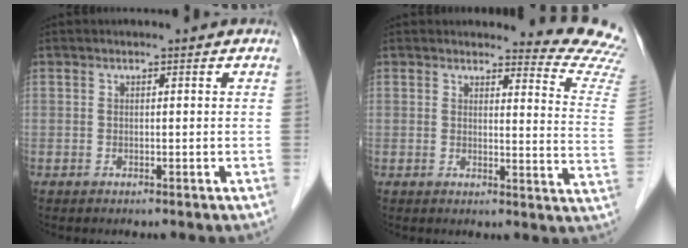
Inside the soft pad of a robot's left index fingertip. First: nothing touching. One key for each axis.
{"total": 11.1, "fx": 11.1, "fy": -0.7, "fz": 0.2, "tx": 0.010, "ty": -0.130, "tz": 0.092}